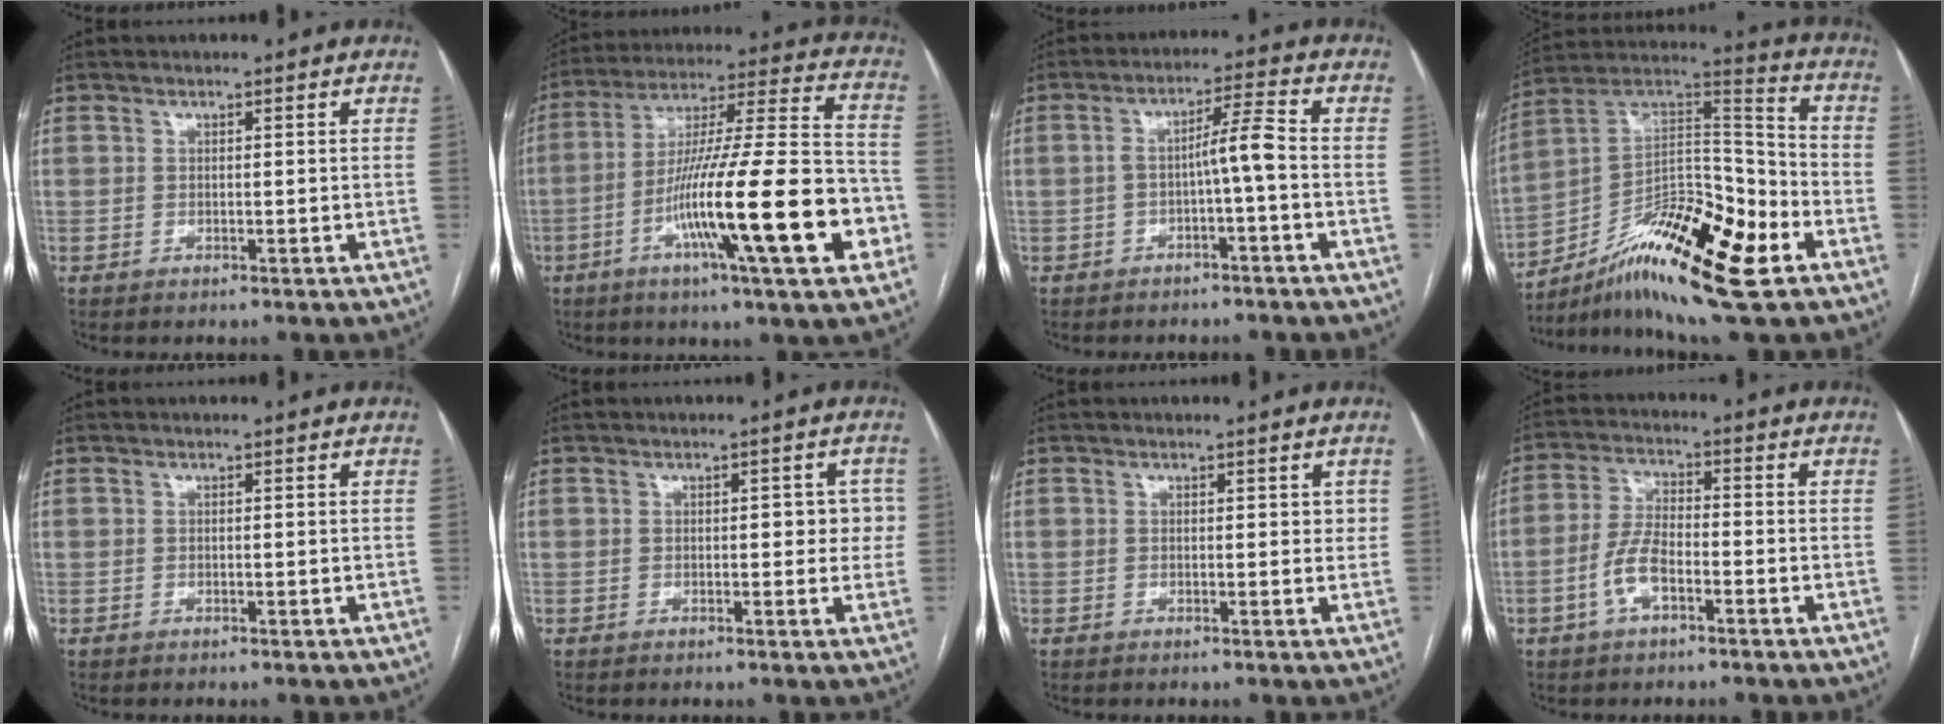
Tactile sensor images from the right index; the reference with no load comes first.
{"total": 23.7, "force": [-8.0, 1.4, 22.2], "torque": [-0.345, -0.013, -0.130]}
{"total": 4.8, "force": [-1.3, -0.2, 4.6], "torque": [-0.080, 0.022, -0.015]}
{"total": 20.9, "force": [-11.1, 3.9, 17.3], "torque": [-0.303, 0.011, -0.184]}
{"total": 0.0}
{"total": 3.9, "force": [0.3, 2.1, 3.3], "torque": [-0.027, 0.018, 0.003]}
{"total": 1.6, "force": [0.6, 1.0, 1.0], "torque": [-0.006, 0.001, 0.008]}
{"total": 6.1, "force": [-2.6, 2.4, 4.9], "torque": [-0.110, 0.009, -0.051]}